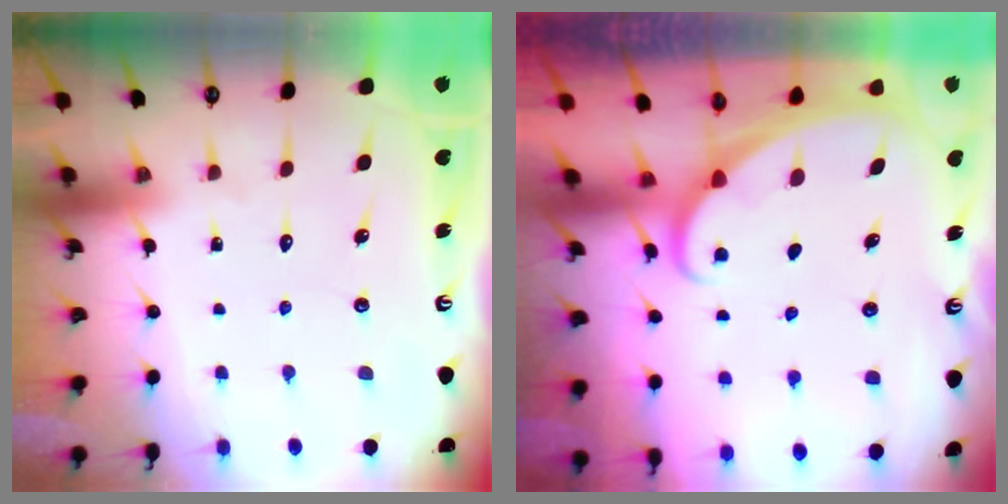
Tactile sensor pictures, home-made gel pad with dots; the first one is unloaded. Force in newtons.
{"total": 1.2, "press": 1.2, "slide": 0.0}